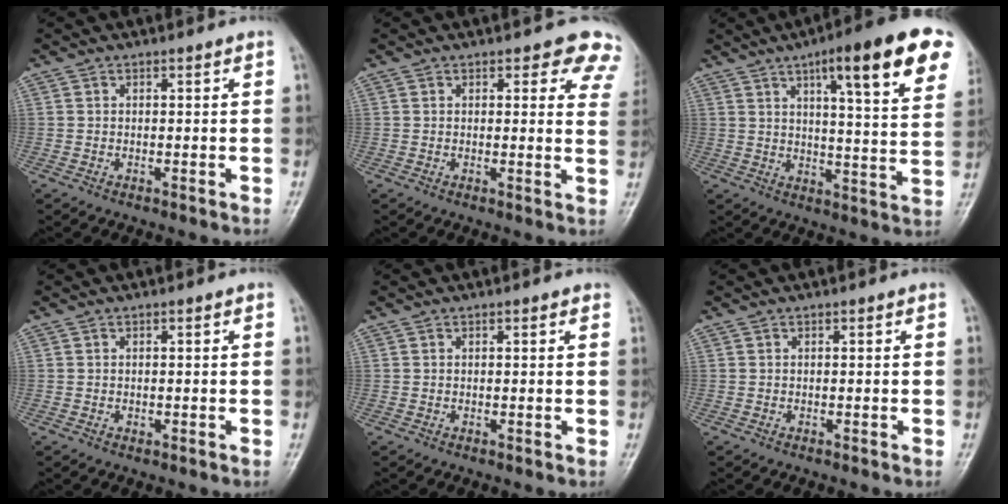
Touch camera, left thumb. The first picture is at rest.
{"total": 7.7, "force": [6.0, 3.4, 3.4], "torque": [0.007, -0.026, 0.043]}
{"total": 19.7, "force": [10.2, 3.9, 16.4], "torque": [-0.198, -0.024, 0.138]}
{"total": 0.5, "force": [-0.1, 0.4, 0.3], "torque": [-0.002, 0.000, -0.001]}
{"total": 0.7, "force": [0.4, 0.3, 0.6], "torque": [-0.010, 0.000, 0.003]}
{"total": 0.0}